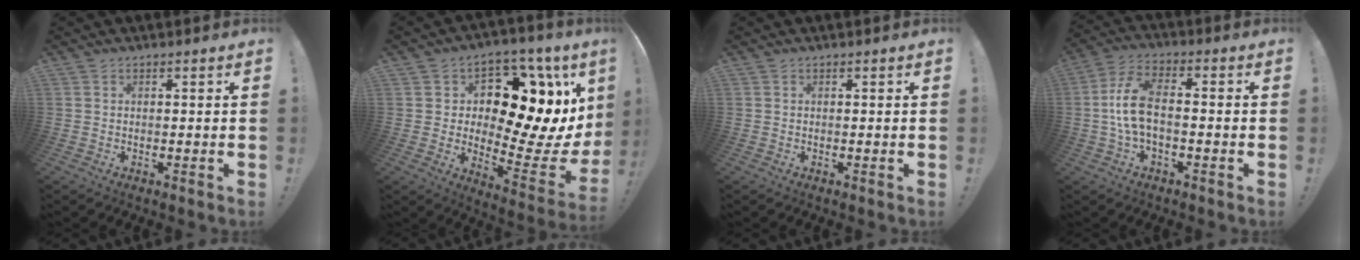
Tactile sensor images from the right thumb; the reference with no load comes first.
{"total": 13.8, "force": [1.6, 7.8, 11.3], "torque": [-0.139, -0.033, 0.029]}
{"total": 0.0}
{"total": 10.4, "force": [-1.2, 4.7, 9.2], "torque": [-0.188, 0.010, -0.019]}